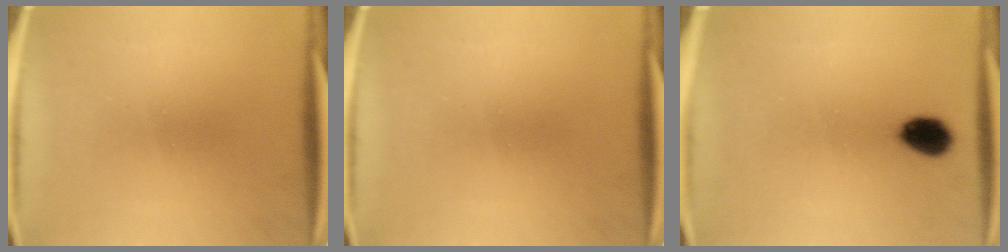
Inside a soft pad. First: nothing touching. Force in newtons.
{"total": 0.0}
{"total": 6.1}